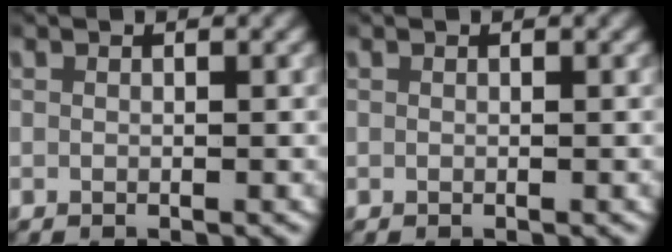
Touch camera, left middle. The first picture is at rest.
{"total": 0.0}